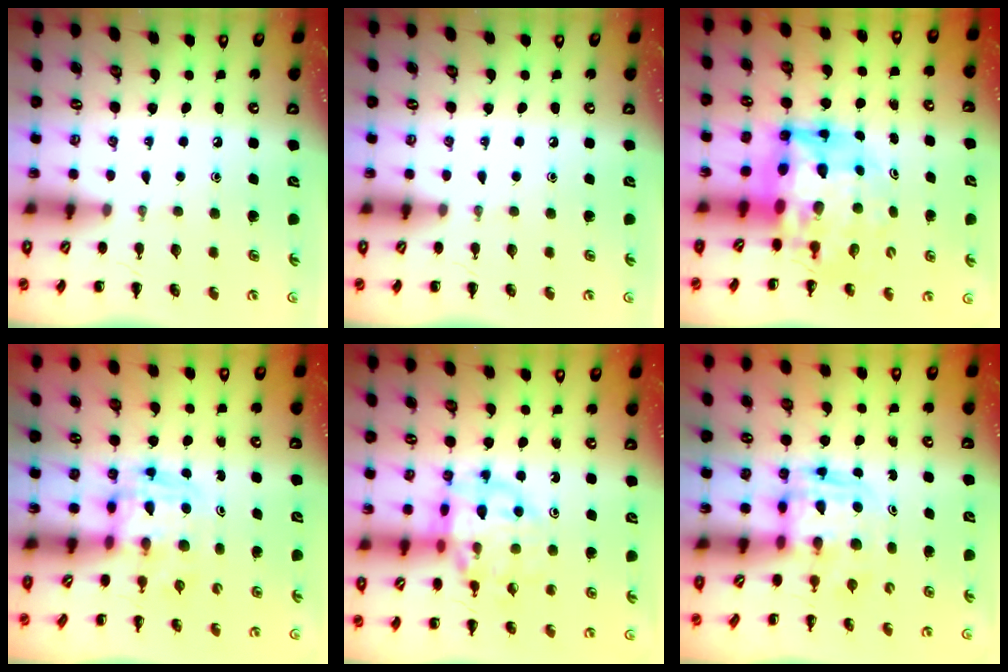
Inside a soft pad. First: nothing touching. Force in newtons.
{"total": 0.0}
{"total": 11.0, "press": 10.4, "slide": 3.6}
{"total": 3.6, "press": 3.5, "slide": 0.6}
{"total": 16.0, "press": 15.9, "slide": 2.4}
{"total": 2.8, "press": 2.8, "slide": 0.2}